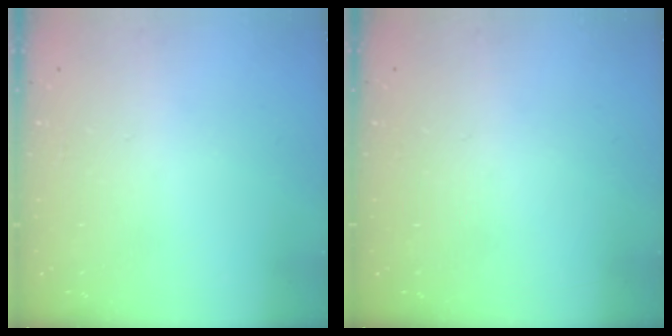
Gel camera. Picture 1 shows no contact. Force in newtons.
{"total": 0.0}